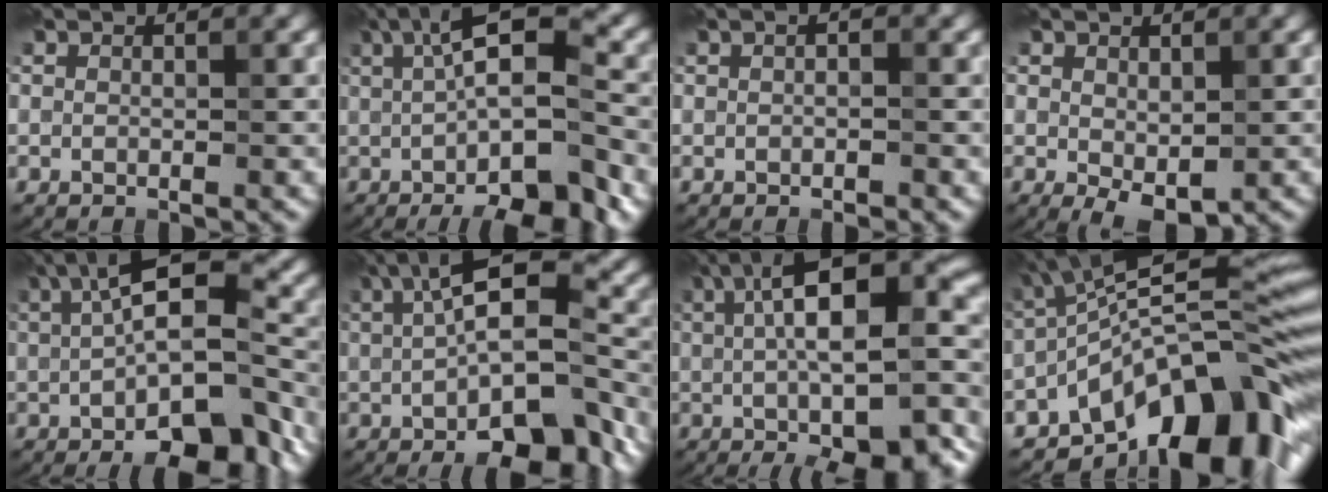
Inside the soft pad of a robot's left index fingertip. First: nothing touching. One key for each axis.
{"total": 12.9, "fx": -1.7, "fy": 4.0, "fz": 12.1, "tx": -0.147, "ty": 0.016, "tz": -0.016}
{"total": 1.0, "fx": -0.3, "fy": 0.2, "fz": 0.9, "tx": -0.015, "ty": 0.002, "tz": -0.002}
{"total": 2.8, "fx": -0.3, "fy": 1.6, "fz": 2.3, "tx": -0.038, "ty": -0.007, "tz": 0.003}
{"total": 13.2, "fx": -1.5, "fy": 4.6, "fz": 12.2, "tx": -0.170, "ty": 0.012, "tz": -0.010}
{"total": 13.2, "fx": -1.3, "fy": 4.6, "fz": 12.3, "tx": -0.171, "ty": 0.013, "tz": -0.007}
{"total": 15.3, "fx": -0.5, "fy": 4.9, "fz": 14.5, "tx": -0.184, "ty": 0.024, "tz": 0.005}
{"total": 14.8, "fx": -7.5, "fy": 5.6, "fz": 11.5, "tx": -0.168, "ty": 0.015, "tz": -0.136}